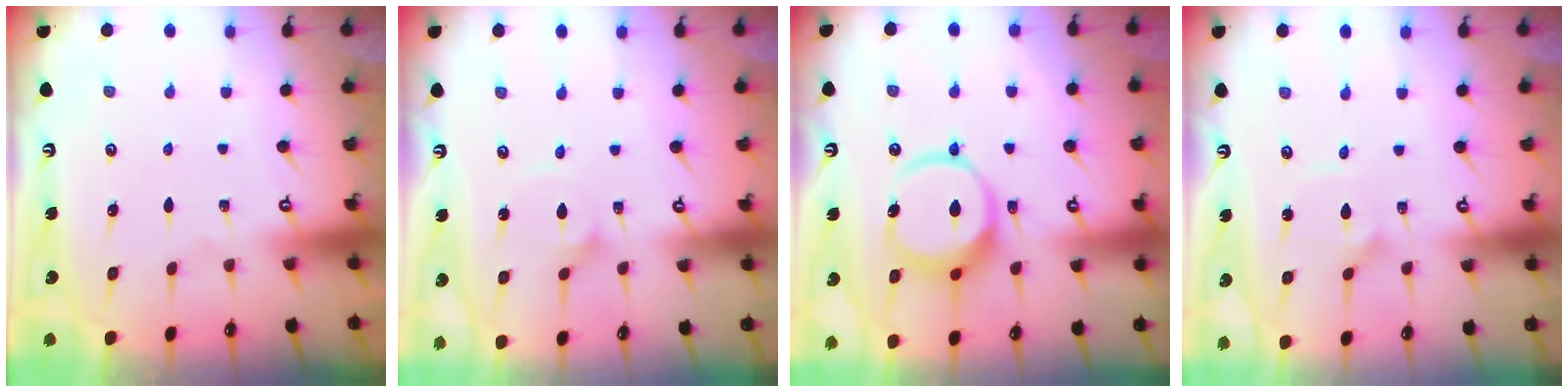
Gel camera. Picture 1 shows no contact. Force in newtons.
{"total": 1.7, "press": 1.7, "slide": 0.0}
{"total": 12.3, "press": 12.2, "slide": 1.5}
{"total": 2.1, "press": 2.1, "slide": 0.1}